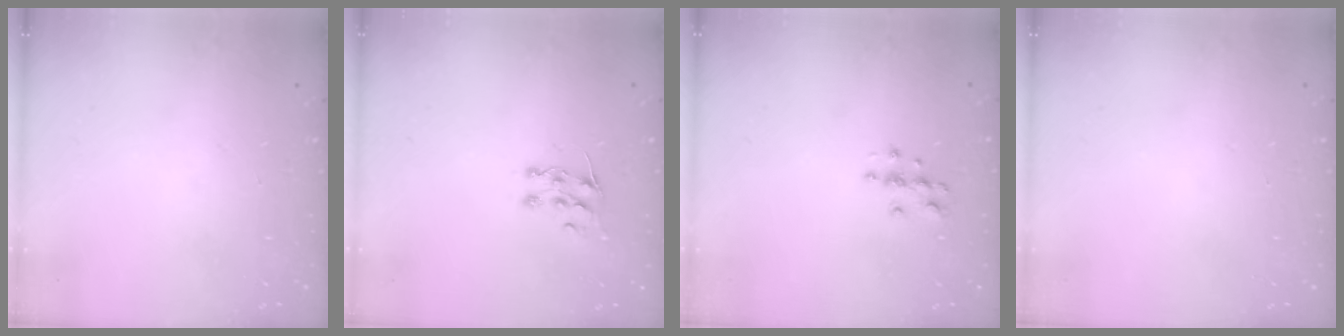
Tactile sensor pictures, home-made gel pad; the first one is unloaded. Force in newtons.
{"total": 5.9, "press": 5.9, "slide": 0.5}
{"total": 3.8, "press": 3.8, "slide": 0.4}
{"total": 0.0}